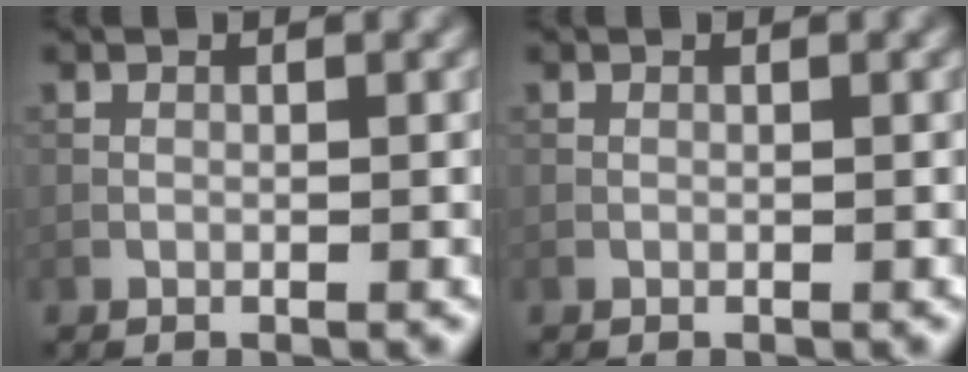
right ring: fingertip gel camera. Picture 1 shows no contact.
{"total": 0.0}